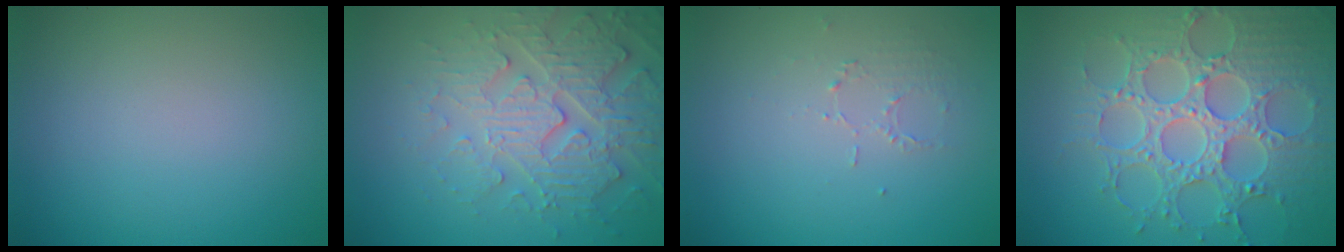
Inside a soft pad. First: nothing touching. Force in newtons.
{"total": 4.8, "press": 4.7, "slide": 1.2}
{"total": 1.0, "press": 0.5, "slide": 0.9}
{"total": 7.7, "press": 6.2, "slide": 4.6}